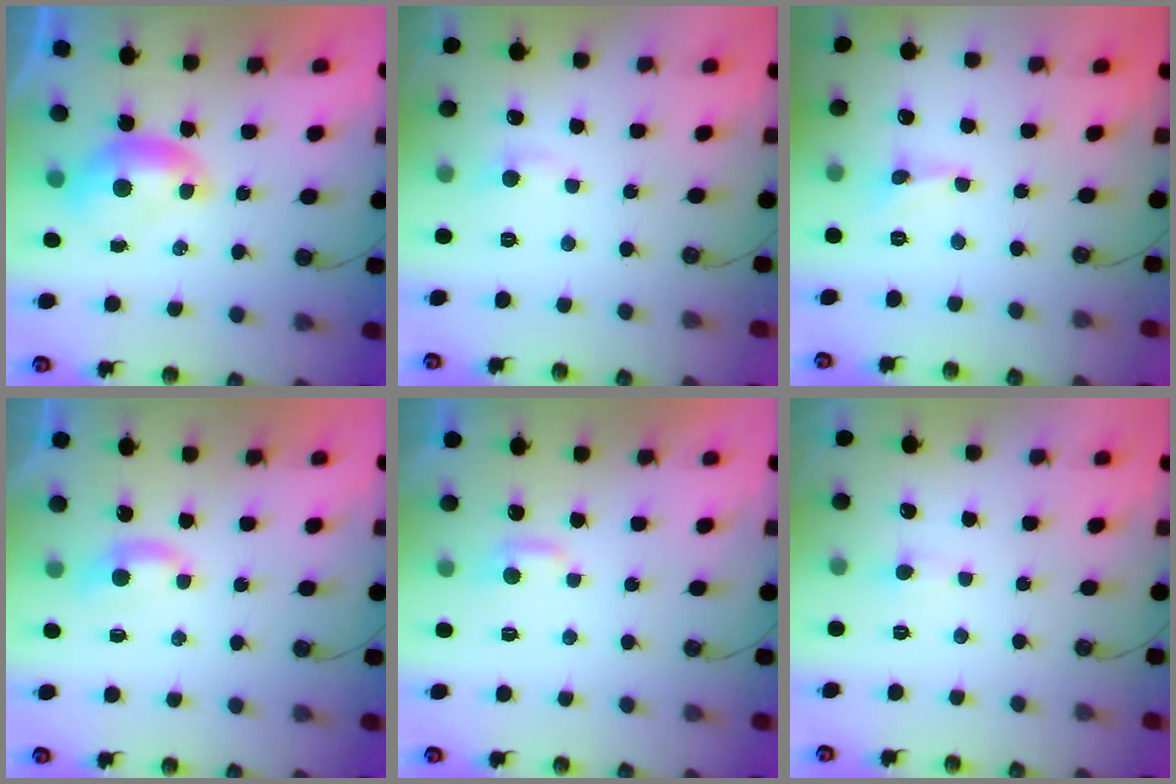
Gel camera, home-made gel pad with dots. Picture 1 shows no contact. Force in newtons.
{"total": 1.1, "press": 0.8, "slide": 0.8}
{"total": 0.0}
{"total": 1.9, "press": 1.9, "slide": 0.5}
{"total": 1.6, "press": 1.4, "slide": 0.7}
{"total": 0.6, "press": 0.3, "slide": 0.4}